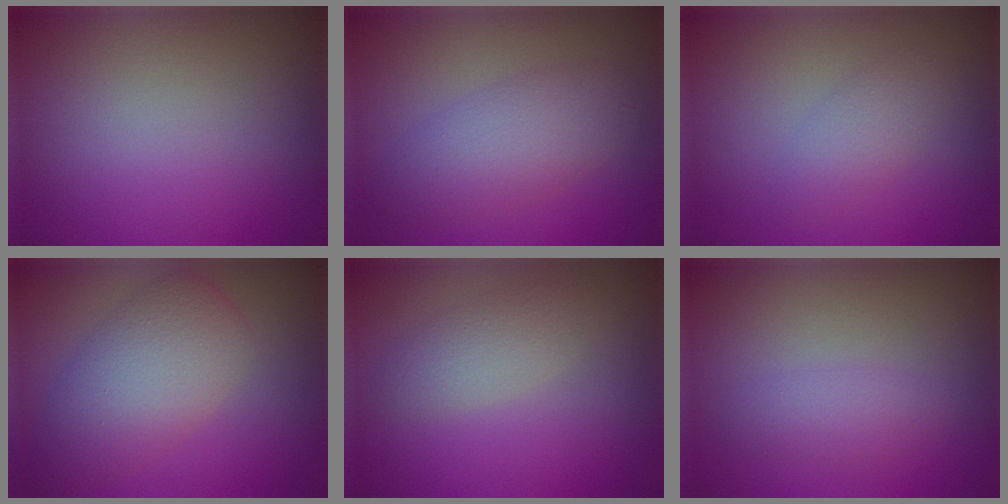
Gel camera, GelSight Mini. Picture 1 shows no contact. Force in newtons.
{"total": 4.5, "press": 4.5, "slide": 0.1}
{"total": 2.2, "press": 2.2, "slide": 0.1}
{"total": 6.5, "press": 6.5, "slide": 0.1}
{"total": 2.4, "press": 2.4, "slide": 0.1}
{"total": 1.6, "press": 1.6, "slide": 0.0}